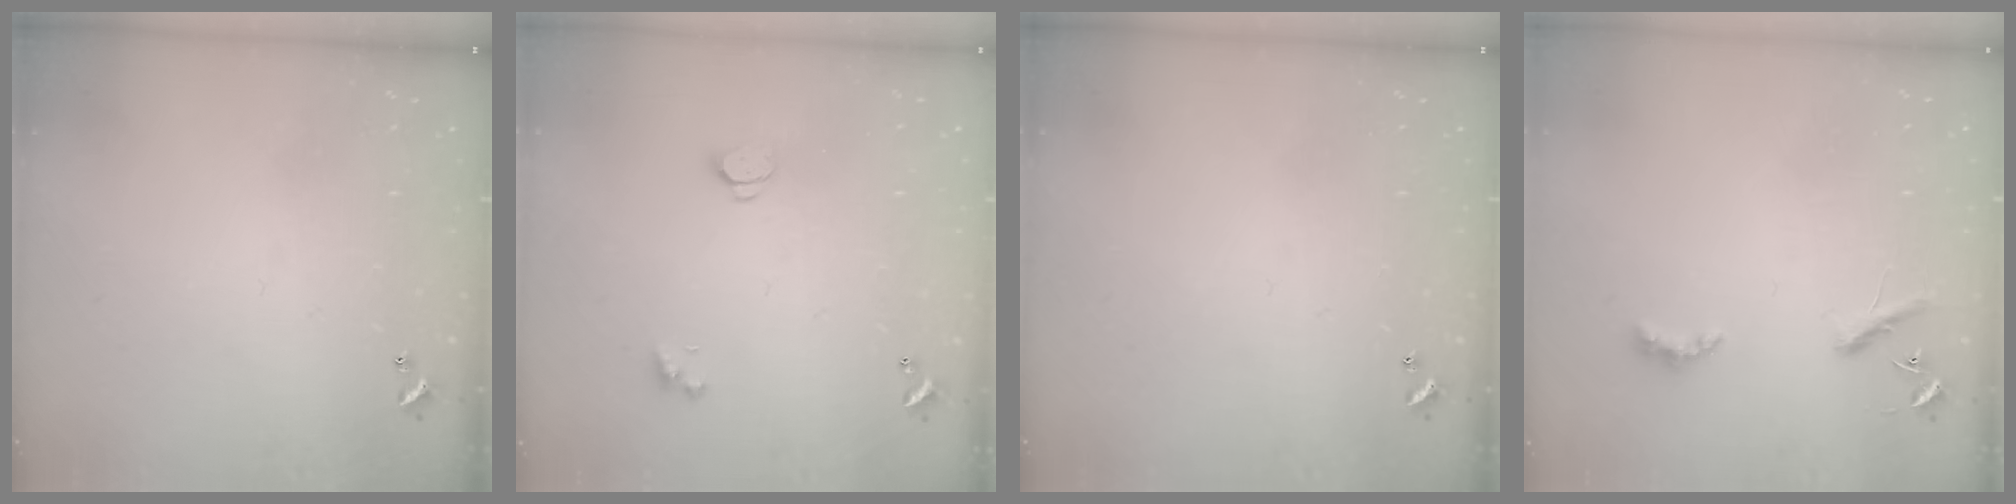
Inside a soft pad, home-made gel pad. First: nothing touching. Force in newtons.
{"total": 1.6, "press": 1.5, "slide": 0.4}
{"total": 0.0}
{"total": 3.1, "press": 3.0, "slide": 0.6}